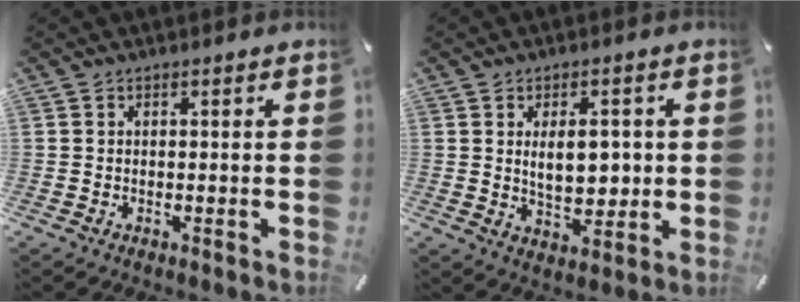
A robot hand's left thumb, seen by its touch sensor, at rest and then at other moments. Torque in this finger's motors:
{"motor_torque": [1.40, 1.18, 0.93, -0.16, 0.17]}